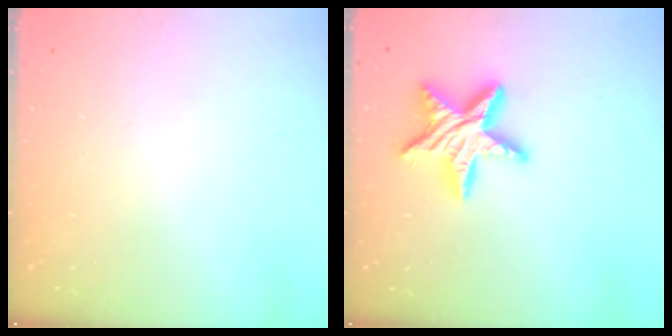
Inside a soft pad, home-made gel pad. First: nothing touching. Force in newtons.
{"total": 14.5, "press": 14.5, "slide": 0.8}